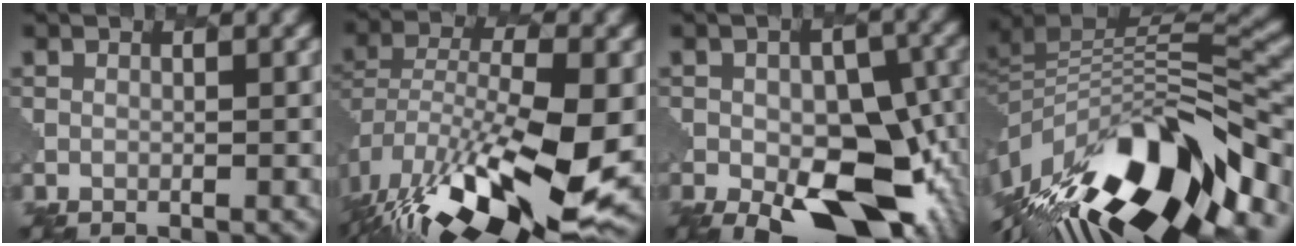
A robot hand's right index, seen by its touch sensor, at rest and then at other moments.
{"total": 16.5, "force": [-6.9, 6.6, 13.5], "torque": [-0.268, -0.027, -0.108]}
{"total": 13.0, "force": [-3.2, 7.2, 10.3], "torque": [-0.144, -0.028, -0.039]}
{"total": 15.0, "force": [-7.1, 6.3, 11.6], "torque": [-0.217, 0.014, -0.128]}